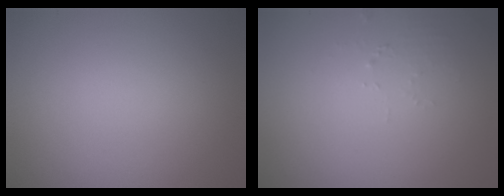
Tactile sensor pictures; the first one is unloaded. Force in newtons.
{"total": 1.1, "press": 1.1, "slide": 0.1}